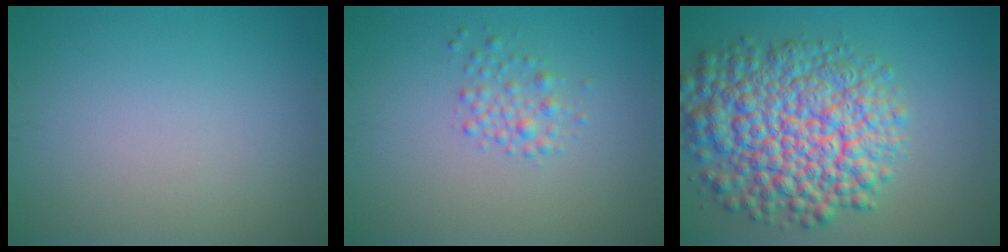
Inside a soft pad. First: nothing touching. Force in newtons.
{"total": 1.7, "press": 1.7, "slide": 0.1}
{"total": 11.1, "press": 11.1, "slide": 0.3}